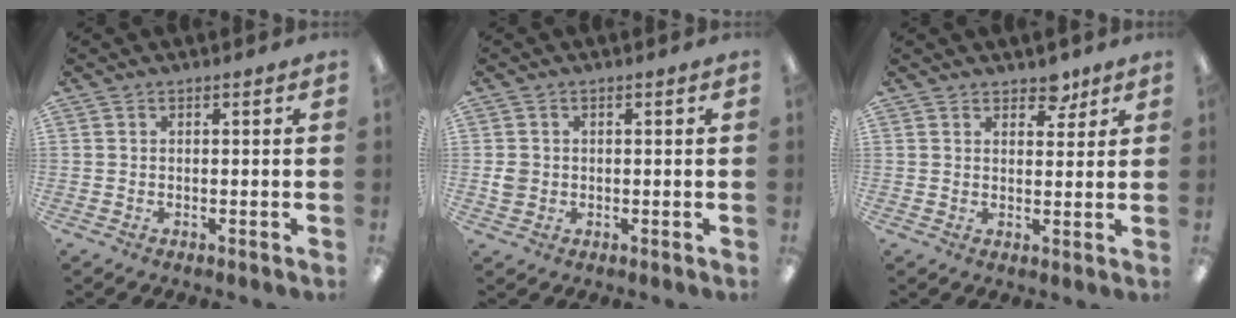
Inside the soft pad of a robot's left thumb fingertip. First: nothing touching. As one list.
[{"total": 2.5, "force": [-0.1, 2.3, 1.0], "torque": [-0.010, 0.001, -0.003]}, {"total": 4.7, "force": [3.7, 2.4, 1.7], "torque": [0.000, -0.022, 0.061]}]